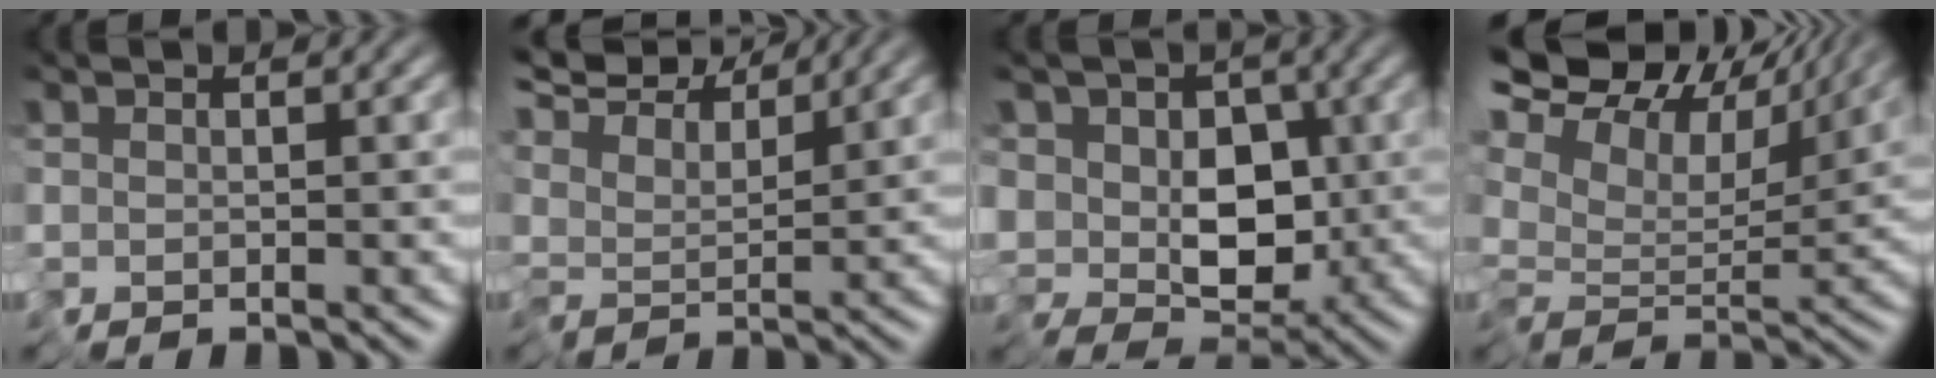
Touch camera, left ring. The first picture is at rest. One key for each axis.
{"total": 7.2, "fx": 6.2, "fy": 2.0, "fz": 2.9, "tx": -0.082, "ty": 0.022, "tz": 0.095}
{"total": 7.9, "fx": 2.7, "fy": 6.1, "fz": 4.2, "tx": -0.071, "ty": 0.019, "tz": 0.032}
{"total": 11.9, "fx": 8.2, "fy": 5.7, "fz": 6.5, "tx": -0.172, "ty": 0.037, "tz": 0.140}